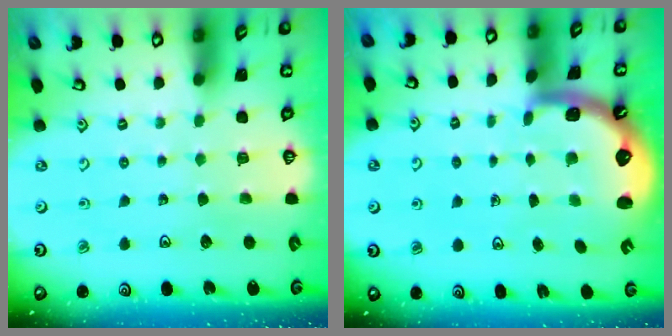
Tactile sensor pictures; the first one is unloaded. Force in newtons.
{"total": 1.4, "press": 1.3, "slide": 0.6}